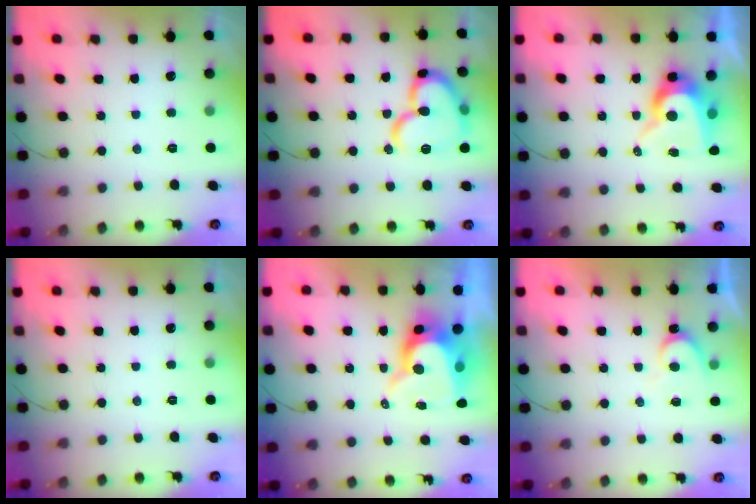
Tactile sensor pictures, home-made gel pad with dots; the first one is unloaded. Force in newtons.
{"total": 17.7, "press": 17.6, "slide": 1.8}
{"total": 10.8, "press": 10.7, "slide": 0.8}
{"total": 0.0}
{"total": 12.1, "press": 12.1, "slide": 1.0}
{"total": 5.3, "press": 5.3, "slide": 0.5}